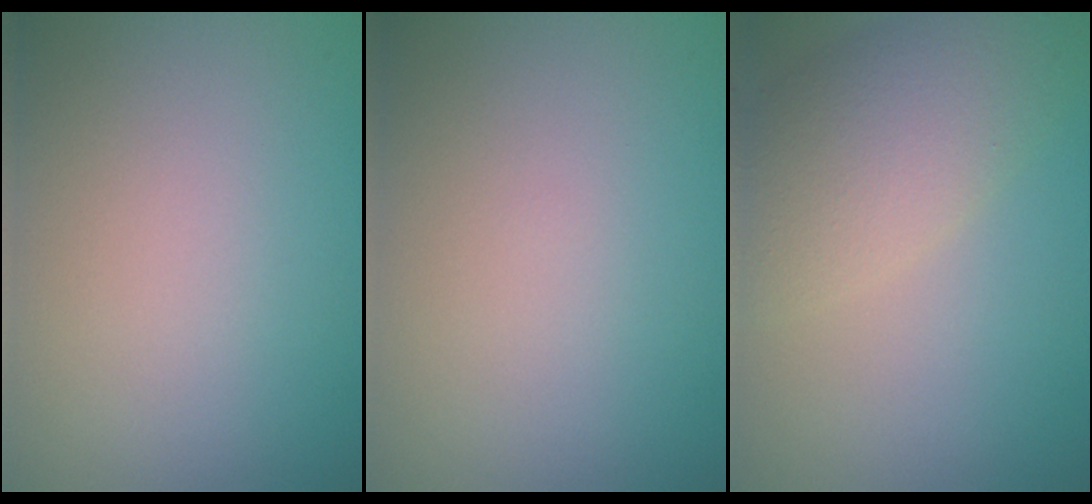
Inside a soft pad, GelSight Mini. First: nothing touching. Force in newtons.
{"total": 0.0}
{"total": 5.2, "press": 5.2, "slide": 0.3}